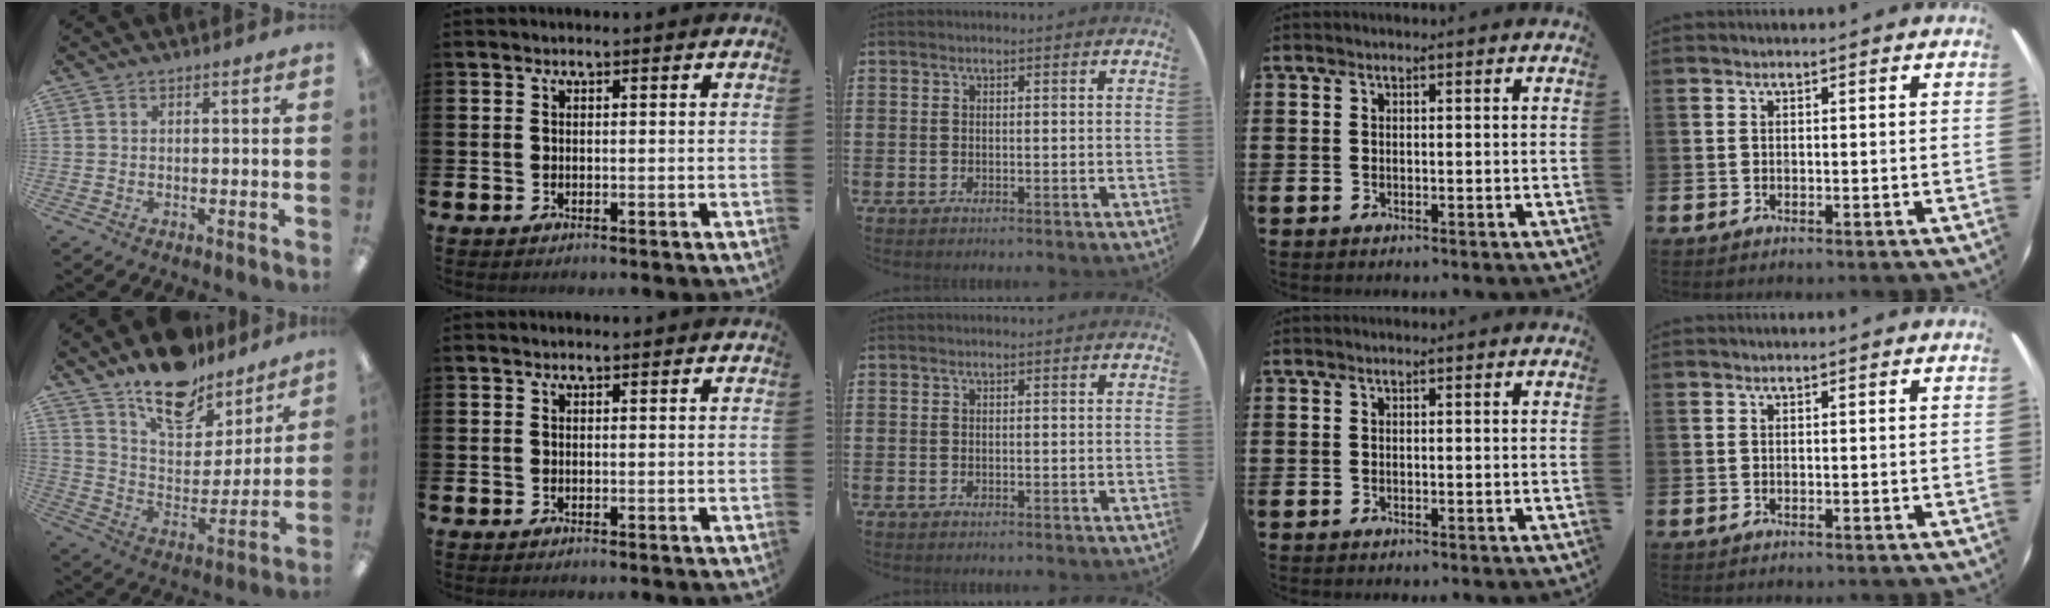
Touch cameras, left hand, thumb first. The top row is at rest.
{"thumb": {"total": 16.0, "force": [13.1, 7.2, 5.6], "torque": [-0.099, -0.094, 0.236]}}